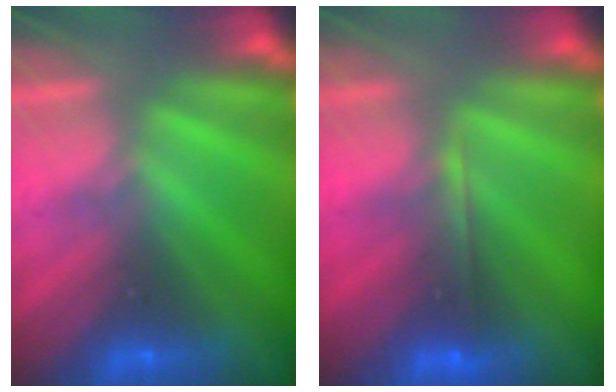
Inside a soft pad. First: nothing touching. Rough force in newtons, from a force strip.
{"total": 1.9}